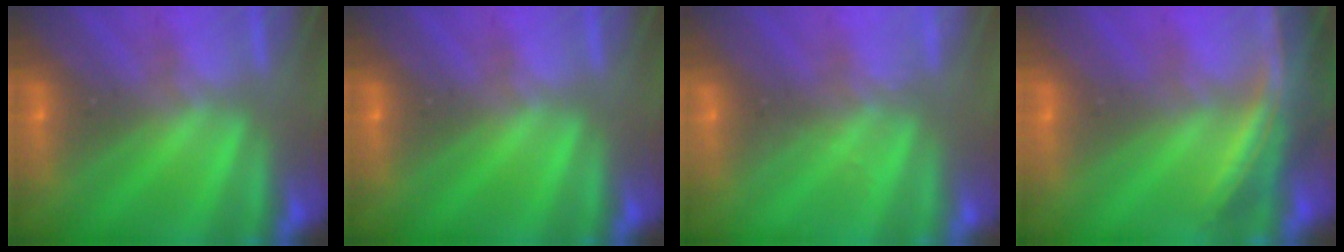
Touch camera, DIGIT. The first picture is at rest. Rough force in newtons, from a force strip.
{"total": 0.0}
{"total": 2.3}
{"total": 3.7}